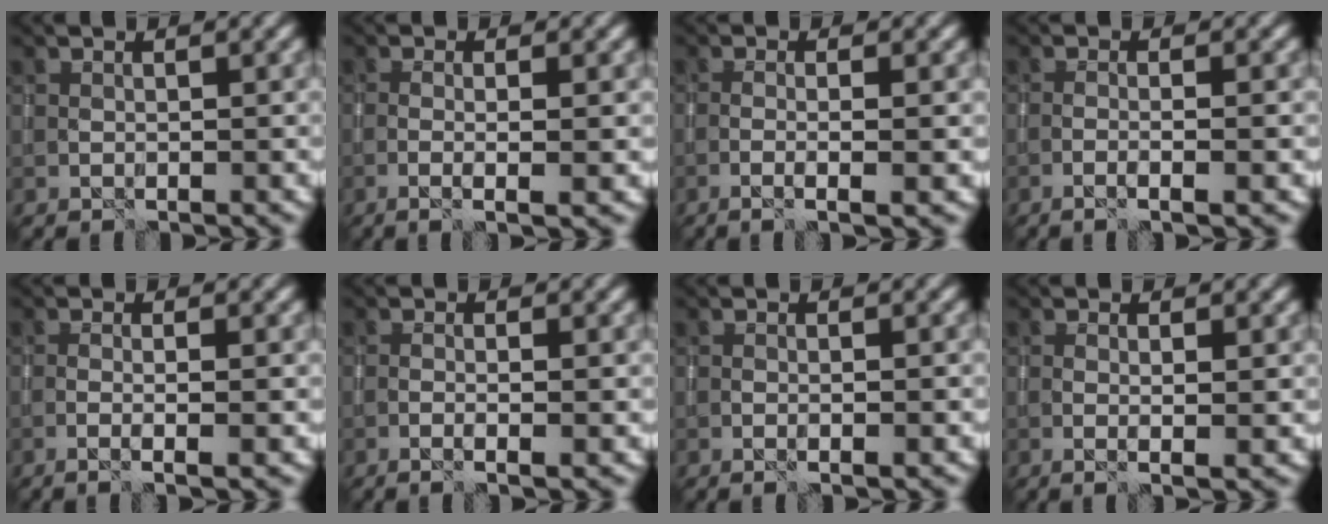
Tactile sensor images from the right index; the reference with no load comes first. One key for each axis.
{"total": 3.1, "fx": -0.6, "fy": 0.5, "fz": 3.0, "tx": -0.048, "ty": 0.001, "tz": -0.014}
{"total": 2.9, "fx": -0.8, "fy": 0.4, "fz": 2.7, "tx": -0.044, "ty": 0.003, "tz": -0.021}
{"total": 2.4, "fx": -1.0, "fy": 0.2, "fz": 2.2, "tx": -0.032, "ty": 0.008, "tz": -0.025}
{"total": 2.4, "fx": -0.7, "fy": 0.3, "fz": 2.2, "tx": -0.036, "ty": 0.003, "tz": -0.019}
{"total": 1.9, "fx": -0.7, "fy": 0.1, "fz": 1.8, "tx": -0.033, "ty": 0.002, "tz": -0.015}
{"total": 1.4, "fx": -0.5, "fy": -0.1, "fz": 1.3, "tx": -0.023, "ty": 0.005, "tz": -0.009}
{"total": 2.2, "fx": 0.0, "fy": 0.1, "fz": 2.2, "tx": -0.037, "ty": -0.002, "tz": 0.002}